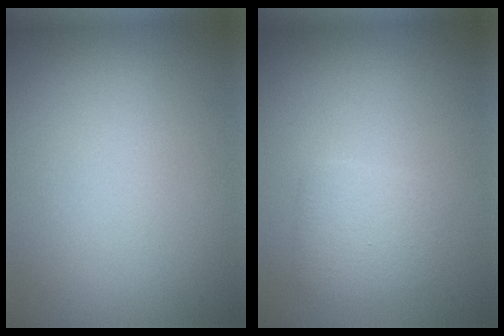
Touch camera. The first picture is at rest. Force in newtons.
{"total": 2.3, "press": 2.3, "slide": 0.1}